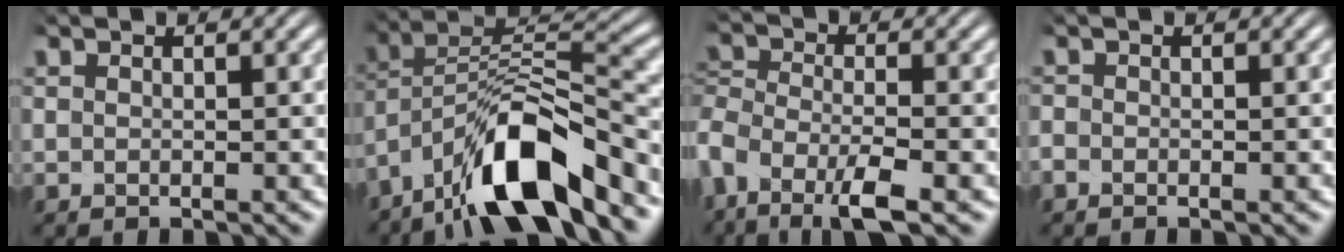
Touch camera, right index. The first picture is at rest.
{"total": 9.5, "force": [-3.0, 5.0, 7.5], "torque": [-0.126, -0.010, -0.047]}
{"total": 5.9, "force": [-2.1, 4.1, 3.7], "torque": [-0.102, -0.025, -0.033]}
{"total": 1.1, "force": [-0.9, 0.6, 0.1], "torque": [-0.008, -0.002, -0.019]}